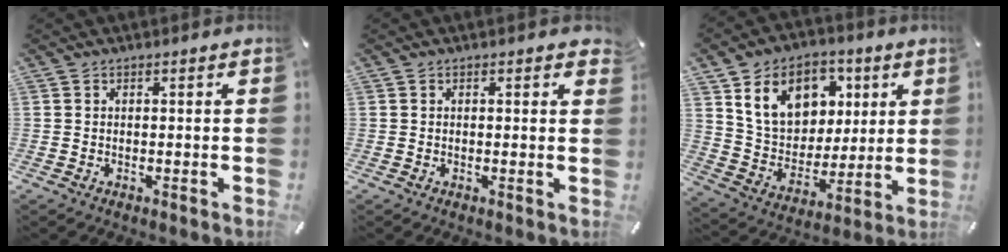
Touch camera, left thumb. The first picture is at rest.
{"total": 0.6, "force": [0.3, 0.3, 0.4], "torque": [0.007, -0.004, 0.001]}
{"total": 16.0, "force": [6.7, 12.6, 7.1], "torque": [-0.125, -0.016, 0.132]}